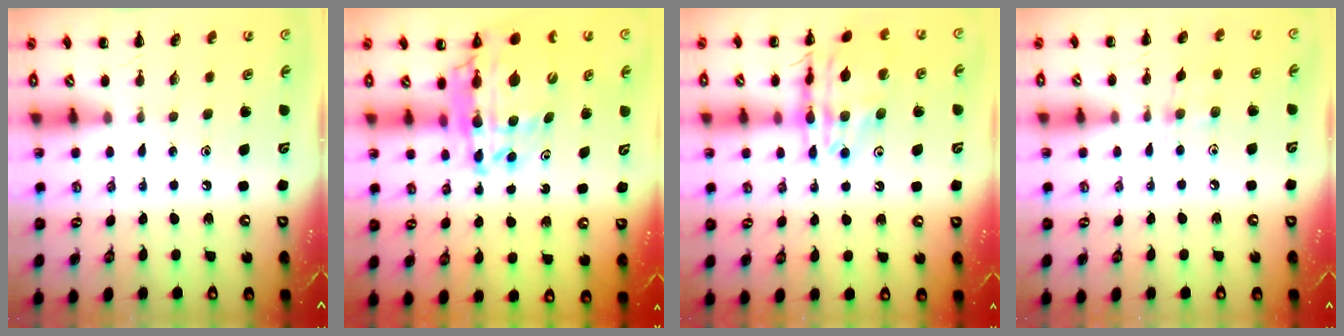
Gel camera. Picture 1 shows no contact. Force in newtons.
{"total": 16.9, "press": 16.3, "slide": 4.5}
{"total": 16.8, "press": 16.7, "slide": 1.8}
{"total": 5.8, "press": 5.6, "slide": 1.6}